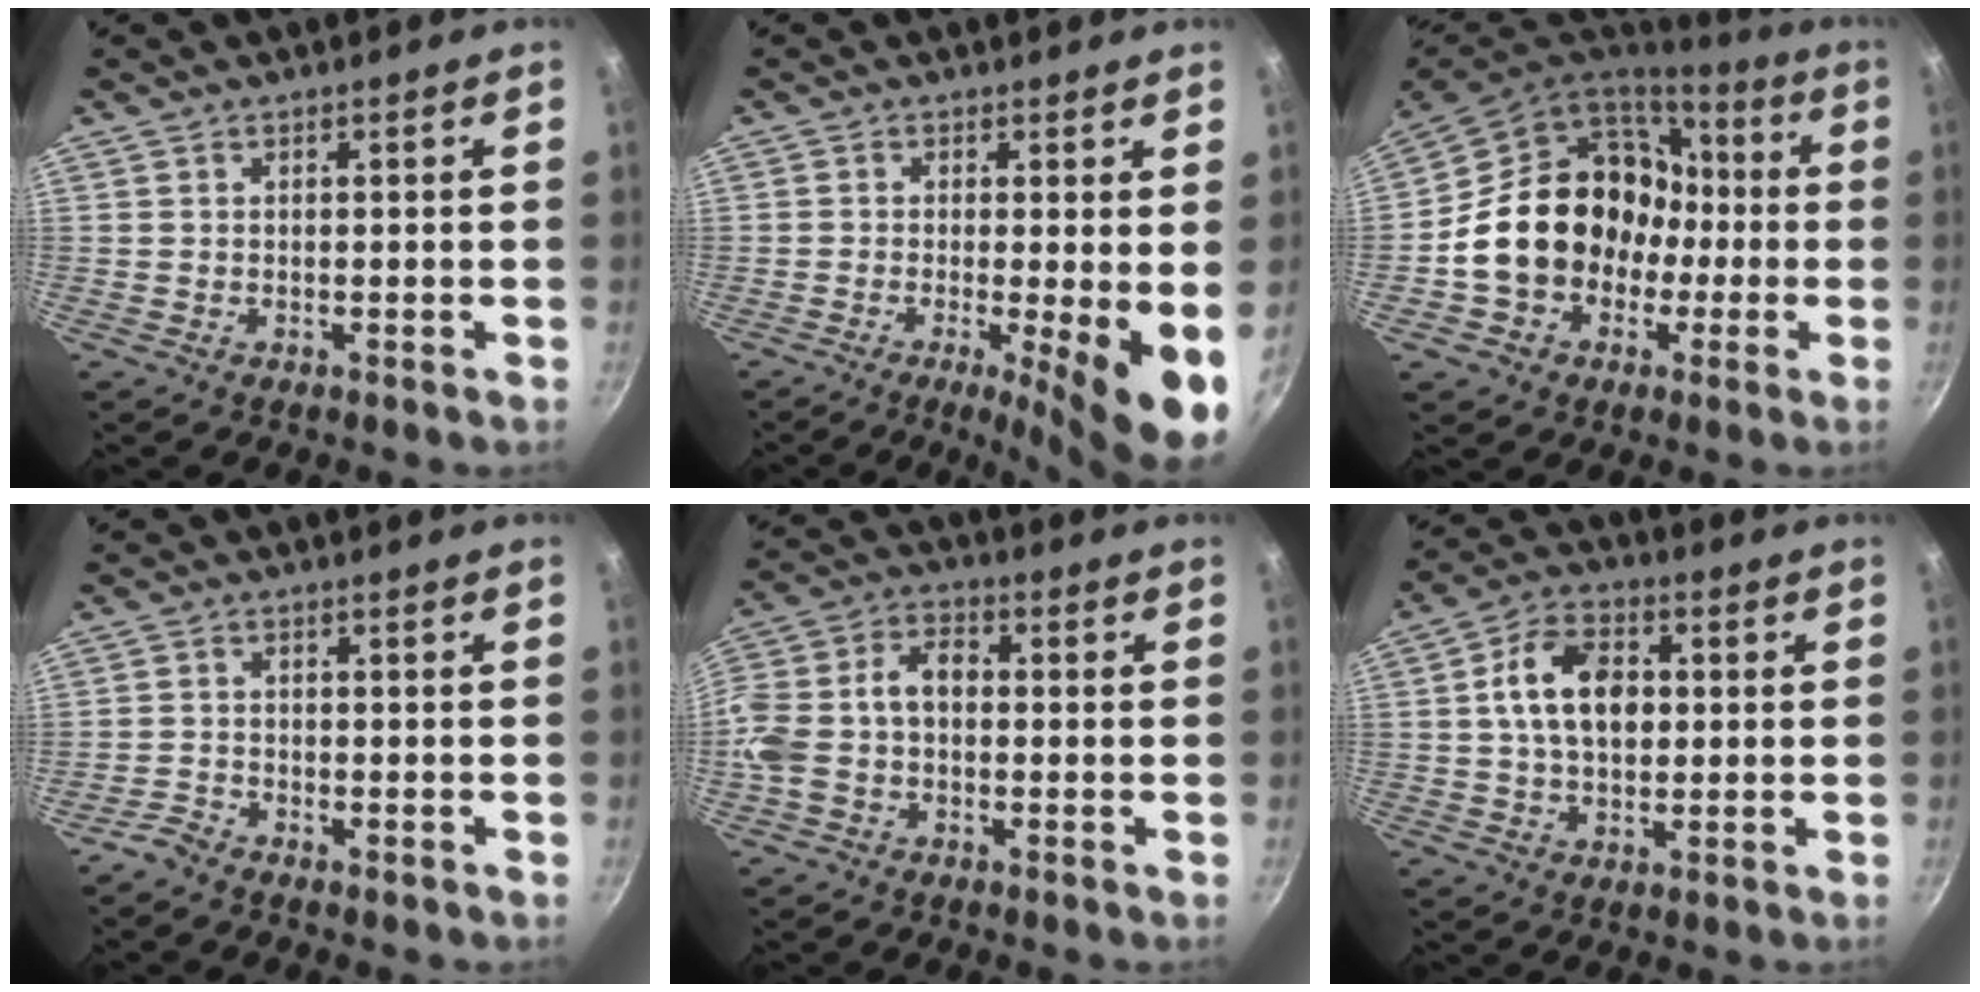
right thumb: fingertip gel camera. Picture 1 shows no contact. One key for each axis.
{"total": 9.6, "fx": -1.7, "fy": 1.6, "fz": 9.3, "tx": -0.123, "ty": -0.012, "tz": -0.023}
{"total": 20.1, "fx": -1.6, "fy": 16.6, "fz": 11.2, "tx": -0.165, "ty": 0.062, "tz": -0.012}
{"total": 2.5, "fx": -2.3, "fy": 0.8, "fz": 0.6, "tx": -0.022, "ty": 0.019, "tz": -0.046}
{"total": 11.7, "fx": -1.9, "fy": 8.0, "fz": 8.4, "tx": -0.159, "ty": 0.047, "tz": -0.050}
{"total": 11.5, "fx": 1.3, "fy": 7.7, "fz": 8.5, "tx": -0.124, "ty": 0.016, "tz": 0.011}